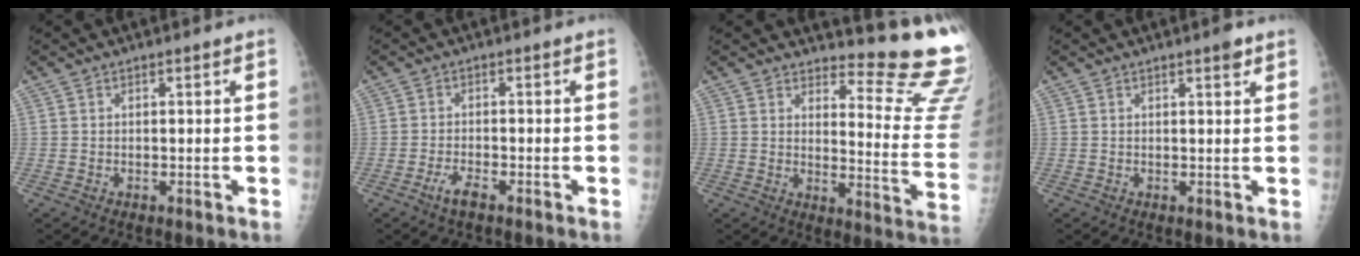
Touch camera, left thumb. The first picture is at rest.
{"total": 2.7, "force": [-1.8, 0.7, 1.9], "torque": [-0.047, 0.008, -0.035]}
{"total": 15.0, "force": [14.1, 1.3, 4.9], "torque": [-0.036, -0.188, 0.157]}
{"total": 1.8, "force": [1.3, 0.3, 1.2], "torque": [-0.015, -0.007, 0.017]}